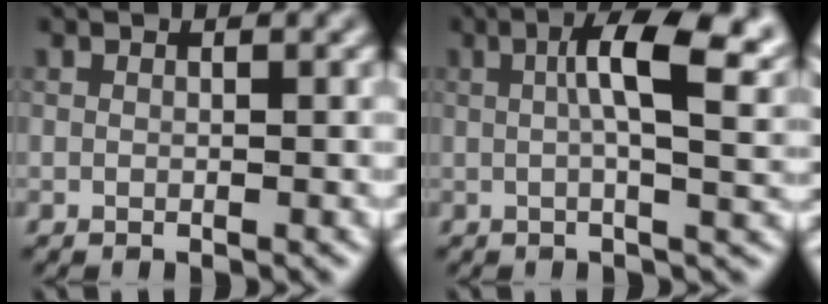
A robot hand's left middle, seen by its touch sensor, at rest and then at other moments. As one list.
[{"total": 8.7, "force": [2.3, 2.7, 8.0], "torque": [-0.117, 0.010, 0.033]}]